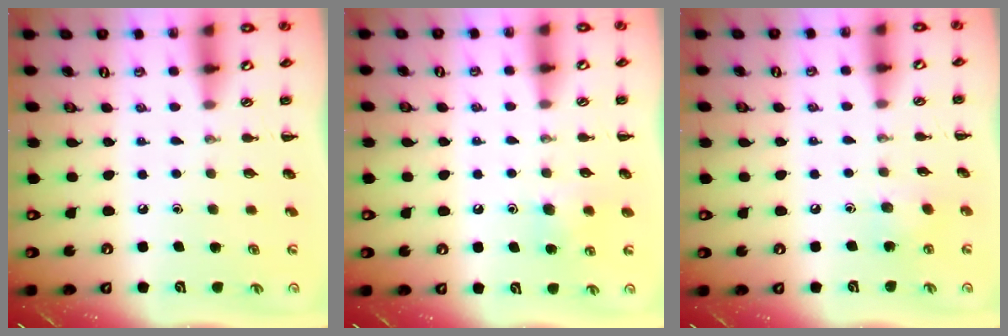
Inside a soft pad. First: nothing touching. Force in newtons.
{"total": 6.2, "press": 5.9, "slide": 1.9}
{"total": 6.1, "press": 5.9, "slide": 1.3}